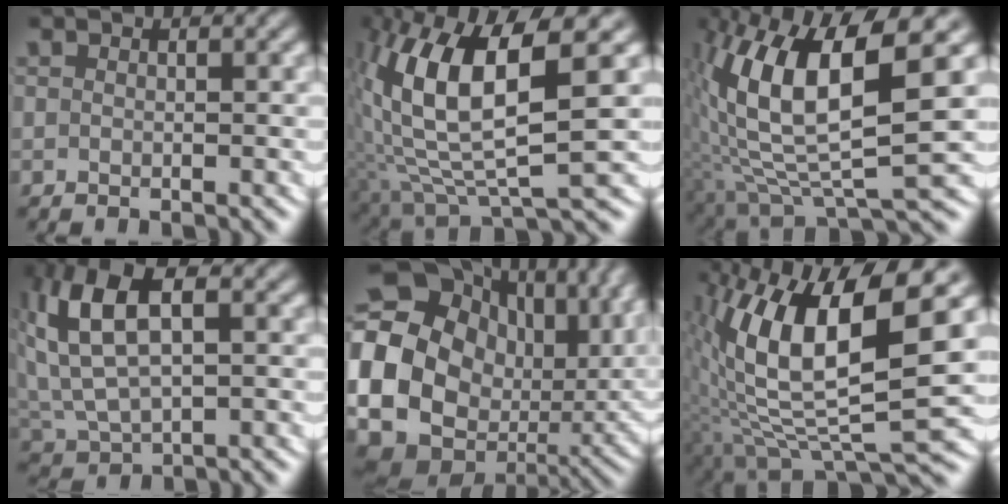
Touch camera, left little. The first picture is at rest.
{"total": 13.9, "force": [0.9, 7.1, 12.0], "torque": [-0.227, -0.020, 0.029]}
{"total": 15.5, "force": [0.4, 7.7, 13.4], "torque": [-0.242, -0.029, 0.028]}
{"total": 9.0, "force": [2.5, 5.7, 6.5], "torque": [-0.154, -0.007, 0.051]}
{"total": 22.3, "force": [2.3, 17.6, 13.6], "torque": [-0.287, -0.034, 0.026]}
{"total": 17.1, "force": [-0.6, 8.4, 15.0], "torque": [-0.257, -0.039, 0.024]}